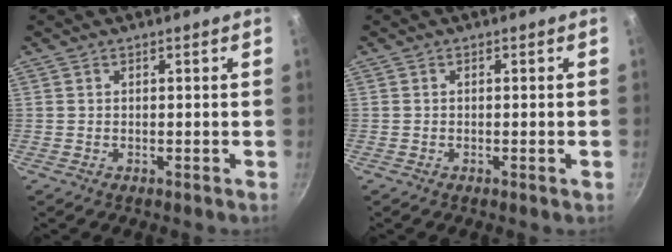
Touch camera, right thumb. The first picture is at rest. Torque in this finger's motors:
{"motor_torque": [-0.08, -0.46, -0.02, 0.59, -0.06]}